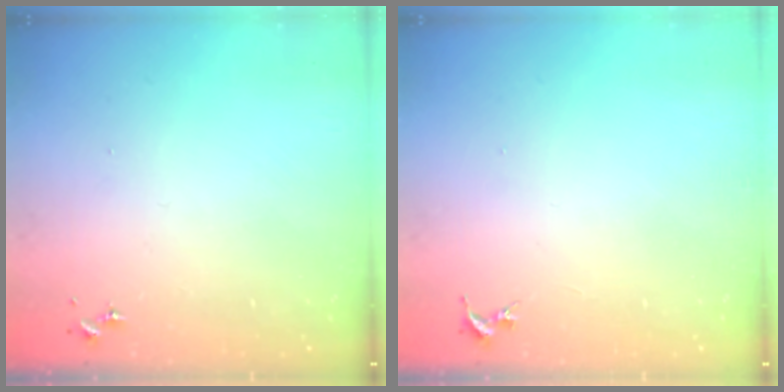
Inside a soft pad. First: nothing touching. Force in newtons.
{"total": 0.0}